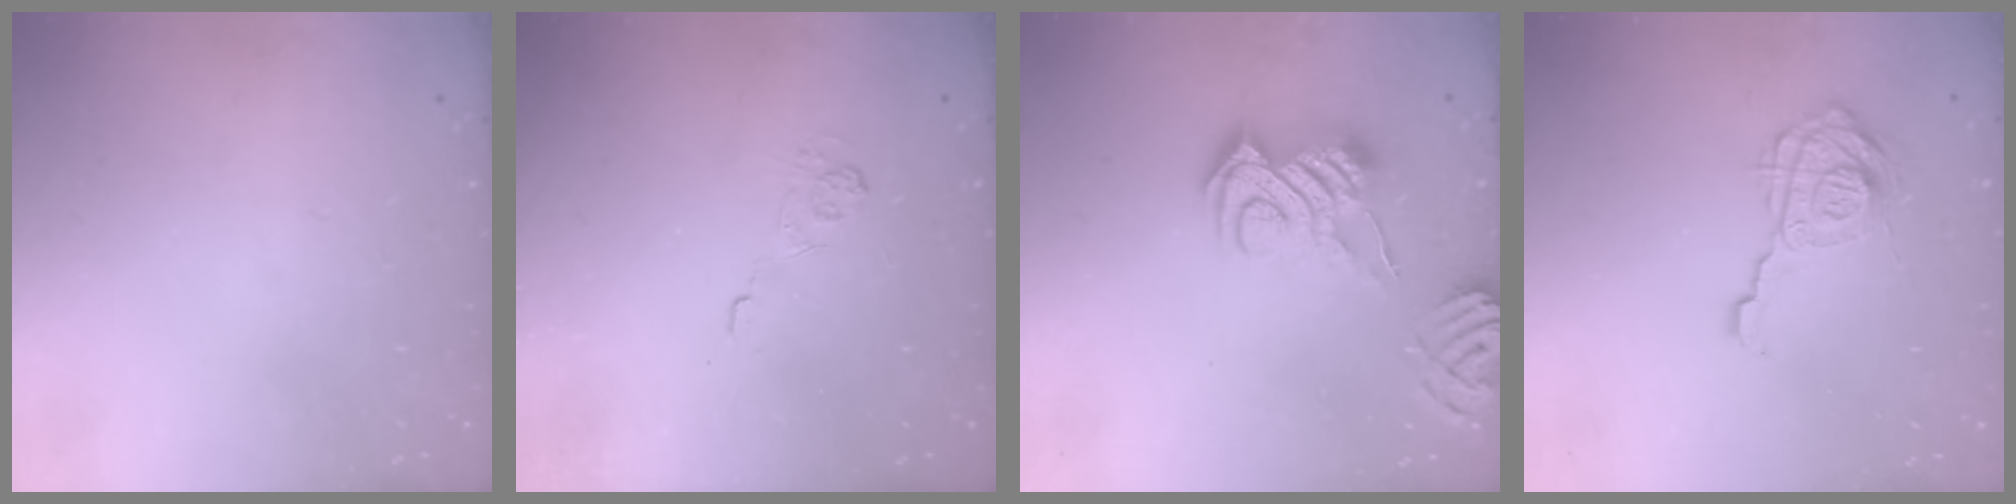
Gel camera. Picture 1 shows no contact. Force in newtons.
{"total": 3.6, "press": 3.3, "slide": 1.5}
{"total": 10.7, "press": 10.6, "slide": 1.2}
{"total": 13.5, "press": 13.4, "slide": 1.9}